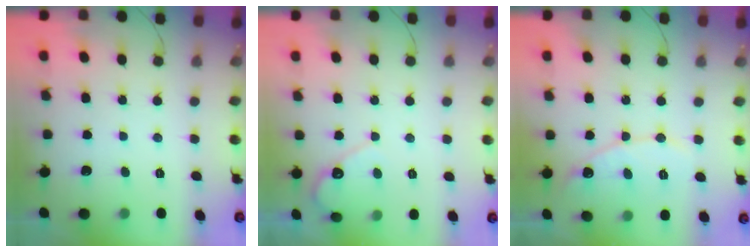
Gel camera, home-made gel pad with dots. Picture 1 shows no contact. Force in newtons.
{"total": 4.6, "press": 4.6, "slide": 0.3}
{"total": 8.7, "press": 8.7, "slide": 0.9}